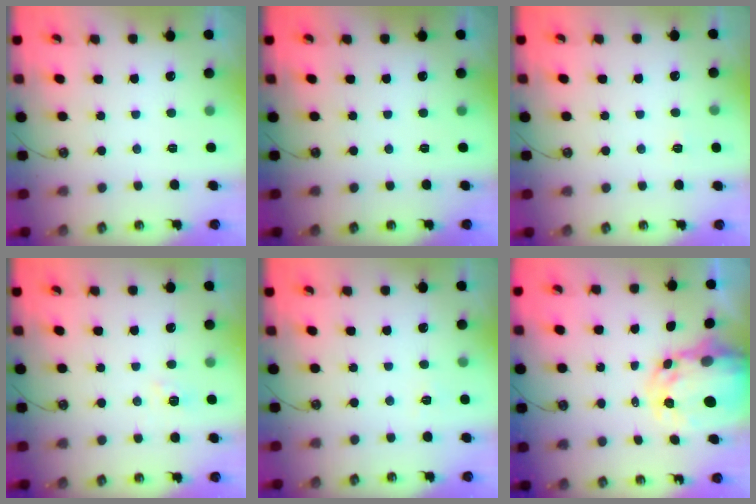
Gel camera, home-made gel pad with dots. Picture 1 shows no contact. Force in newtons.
{"total": 0.0}
{"total": 3.6, "press": 3.6, "slide": 0.4}
{"total": 4.4, "press": 4.4, "slide": 0.3}
{"total": 3.5, "press": 3.4, "slide": 0.4}
{"total": 7.2, "press": 7.2, "slide": 0.6}